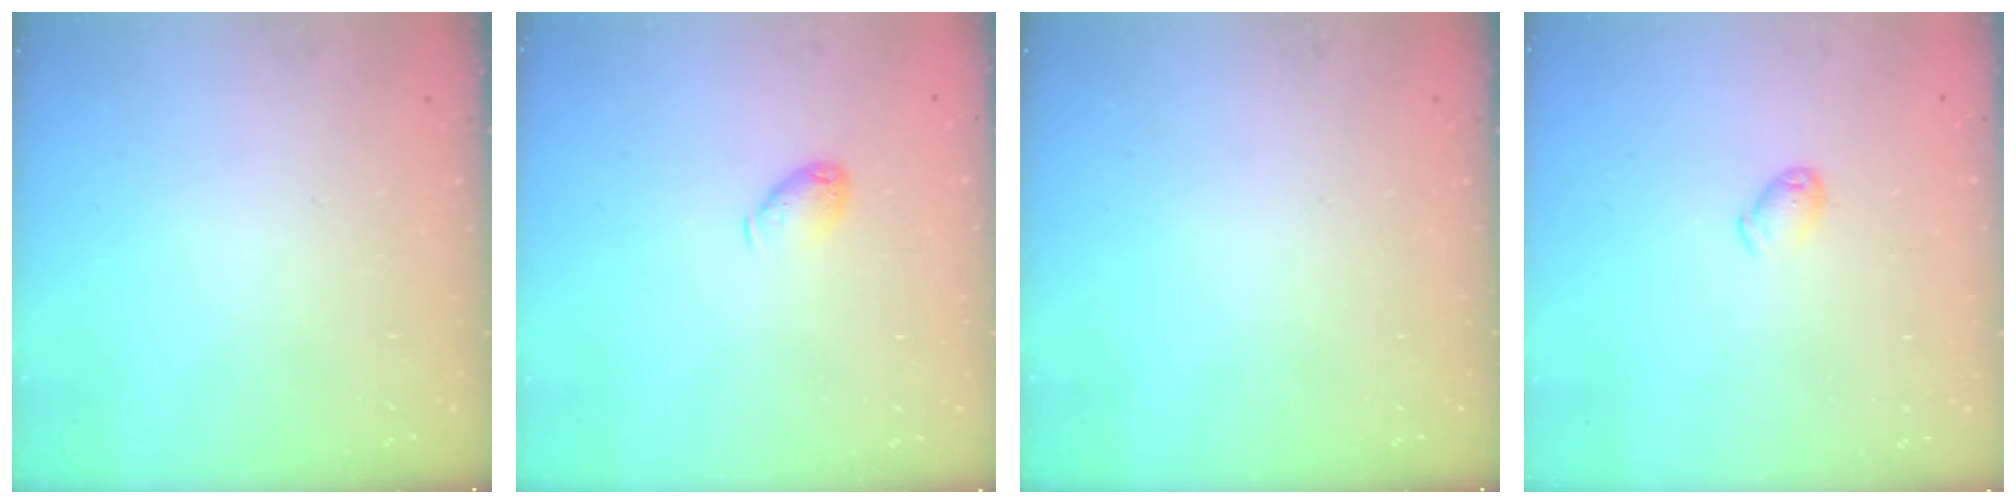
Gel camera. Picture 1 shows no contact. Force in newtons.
{"total": 5.2, "press": 5.2, "slide": 0.3}
{"total": 0.0}
{"total": 4.9, "press": 4.9, "slide": 0.7}